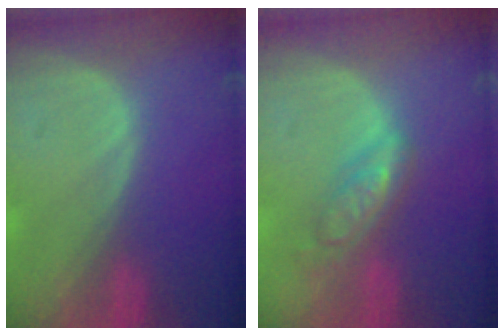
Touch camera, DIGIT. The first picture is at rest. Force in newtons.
{"total": 5.7, "press": 5.0, "slide": 2.8}